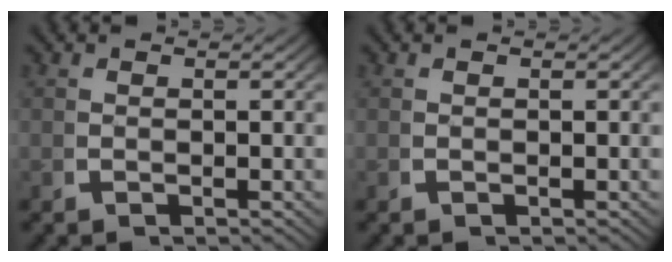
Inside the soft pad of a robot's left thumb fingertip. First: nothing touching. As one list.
[{"total": 0.0}]